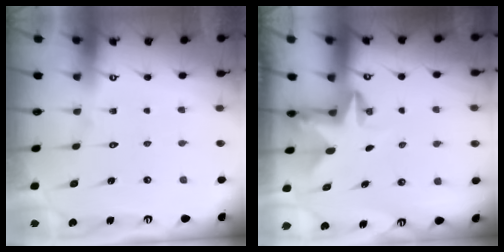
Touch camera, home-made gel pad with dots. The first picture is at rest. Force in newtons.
{"total": 2.4, "press": 2.3, "slide": 0.4}